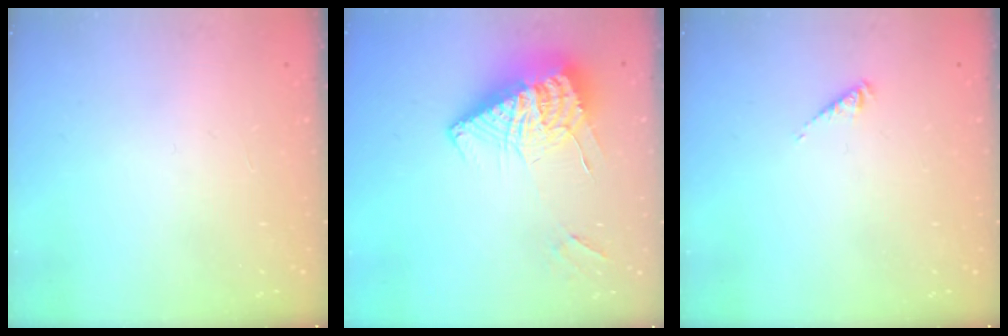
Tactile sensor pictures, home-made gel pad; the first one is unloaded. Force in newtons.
{"total": 15.0, "press": 14.8, "slide": 2.1}
{"total": 1.1, "press": 1.0, "slide": 0.2}